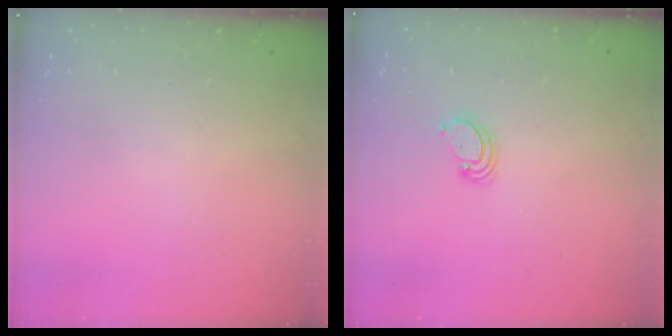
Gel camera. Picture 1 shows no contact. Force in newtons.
{"total": 2.6, "press": 2.6, "slide": 0.2}